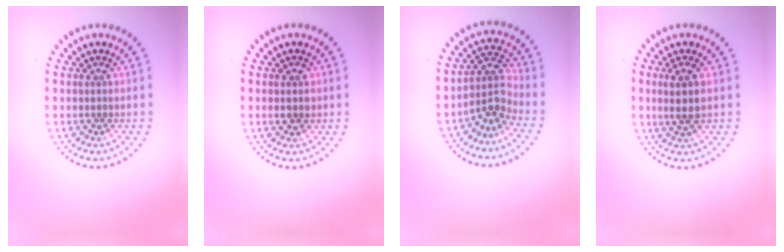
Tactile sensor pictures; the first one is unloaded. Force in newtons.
{"total": 1.4, "press": 1.4, "slide": 0.4}
{"total": 3.0, "press": 2.3, "slide": 2.0}
{"total": 2.6, "press": 2.3, "slide": 1.1}